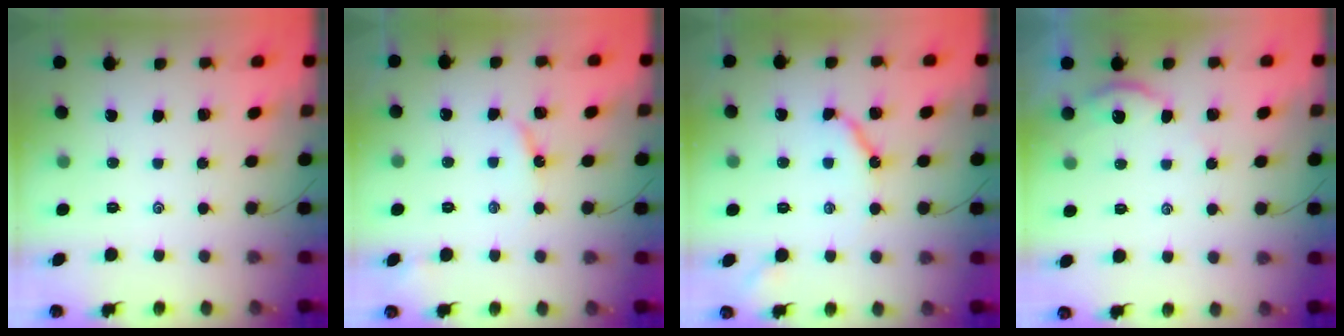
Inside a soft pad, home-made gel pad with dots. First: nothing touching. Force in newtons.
{"total": 3.5, "press": 3.5, "slide": 0.4}
{"total": 8.1, "press": 8.0, "slide": 0.8}
{"total": 2.8, "press": 2.8, "slide": 0.4}